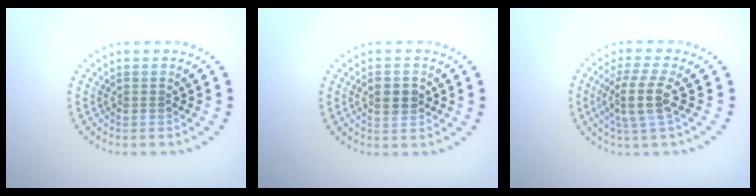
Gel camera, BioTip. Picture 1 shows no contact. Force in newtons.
{"total": 2.6, "press": 2.6, "slide": 0.1}
{"total": 3.7, "press": 3.0, "slide": 2.2}